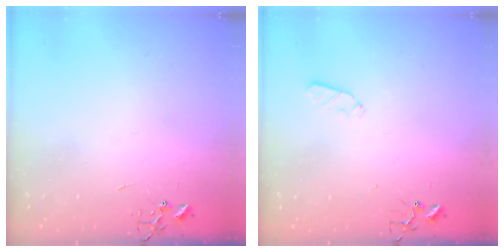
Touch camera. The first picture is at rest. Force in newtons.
{"total": 3.6, "press": 3.5, "slide": 0.6}